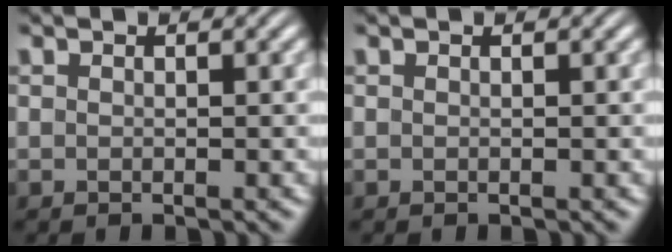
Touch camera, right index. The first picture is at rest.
{"total": 0.0}